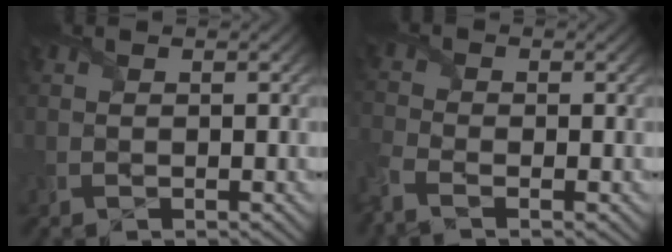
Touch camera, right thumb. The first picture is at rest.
{"total": 3.9, "force": [-2.5, 1.9, 2.5], "torque": [-0.072, -0.010, -0.066]}